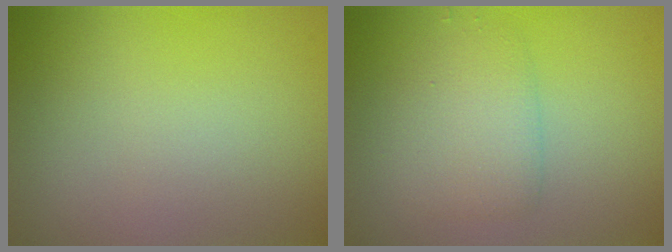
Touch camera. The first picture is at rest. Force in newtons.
{"total": 2.9, "press": 2.9, "slide": 0.1}